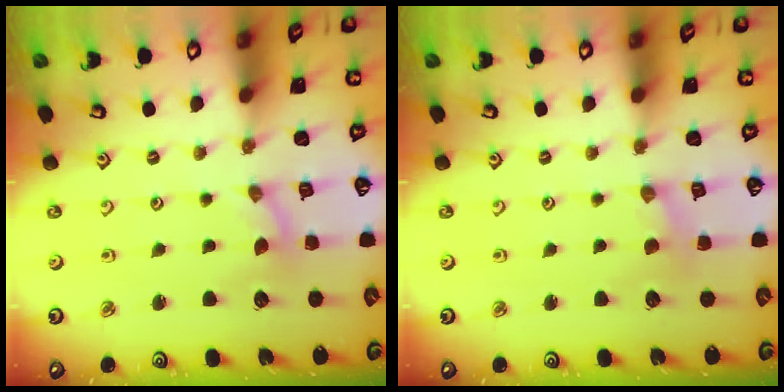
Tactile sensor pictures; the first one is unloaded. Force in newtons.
{"total": 0.0}